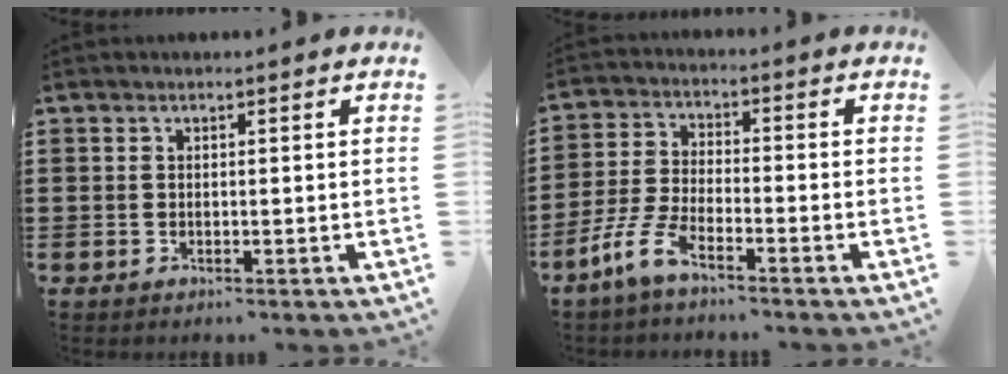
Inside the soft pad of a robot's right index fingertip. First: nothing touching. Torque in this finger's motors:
{"motor_torque": [1.01, 1.13, 0.21, 0.19]}